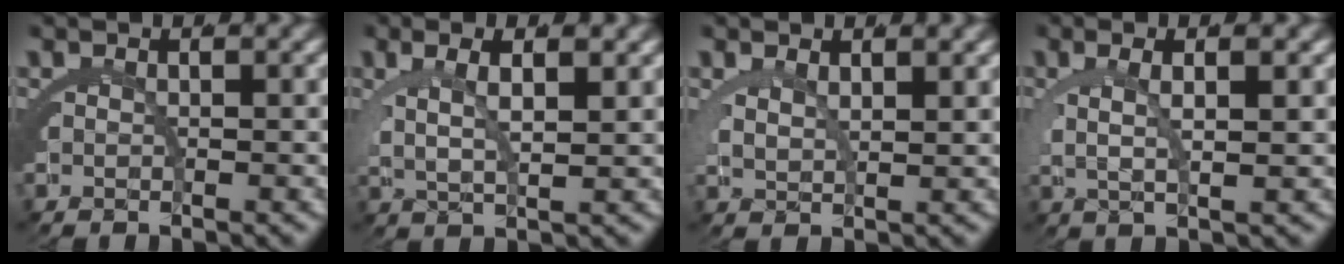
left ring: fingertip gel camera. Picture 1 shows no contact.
{"total": 4.6, "force": [0.8, 2.7, 3.6], "torque": [-0.064, 0.008, 0.010]}
{"total": 1.9, "force": [0.9, 1.4, 0.9], "torque": [-0.020, -0.003, 0.016]}
{"total": 4.3, "force": [0.5, 2.2, 3.6], "torque": [-0.064, 0.011, 0.002]}